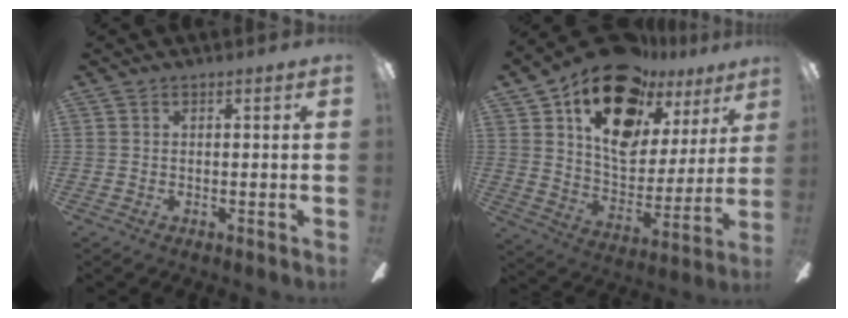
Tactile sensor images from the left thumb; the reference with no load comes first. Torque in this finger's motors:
{"motor_torque": [0.52, 1.22, 1.81, -0.96, 0.18]}